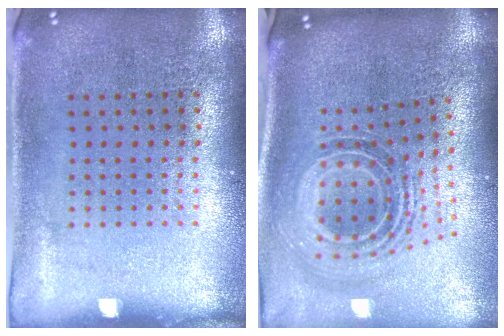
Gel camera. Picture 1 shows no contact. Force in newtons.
{"total": 1.7, "press": 1.3, "slide": 1.1}